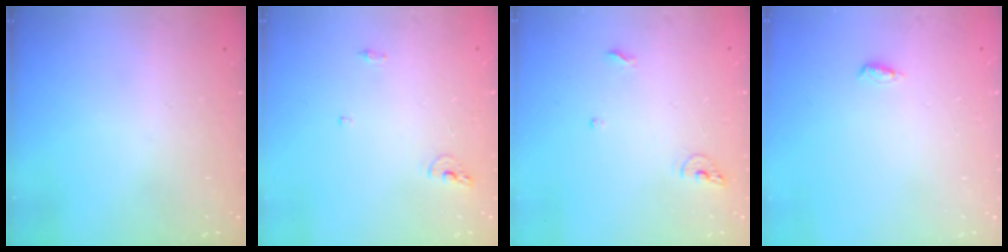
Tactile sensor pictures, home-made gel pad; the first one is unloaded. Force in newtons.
{"total": 6.6, "press": 6.6, "slide": 0.7}
{"total": 6.8, "press": 6.6, "slide": 1.2}
{"total": 4.4, "press": 4.1, "slide": 1.5}